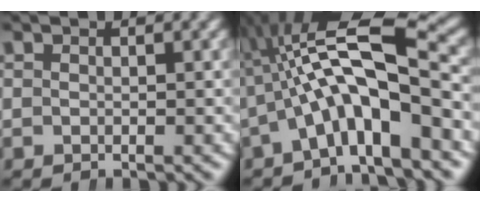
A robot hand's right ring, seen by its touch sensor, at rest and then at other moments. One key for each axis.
{"total": 9.1, "fx": 0.8, "fy": 3.8, "fz": 8.3, "tx": -0.145, "ty": 0.000, "tz": 0.015}